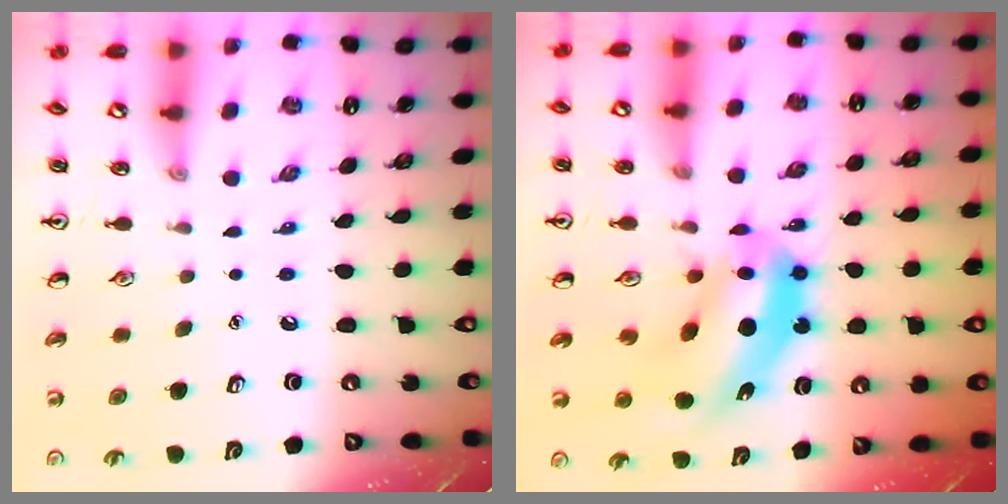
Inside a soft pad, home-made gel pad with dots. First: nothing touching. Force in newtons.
{"total": 10.4, "press": 10.0, "slide": 3.0}